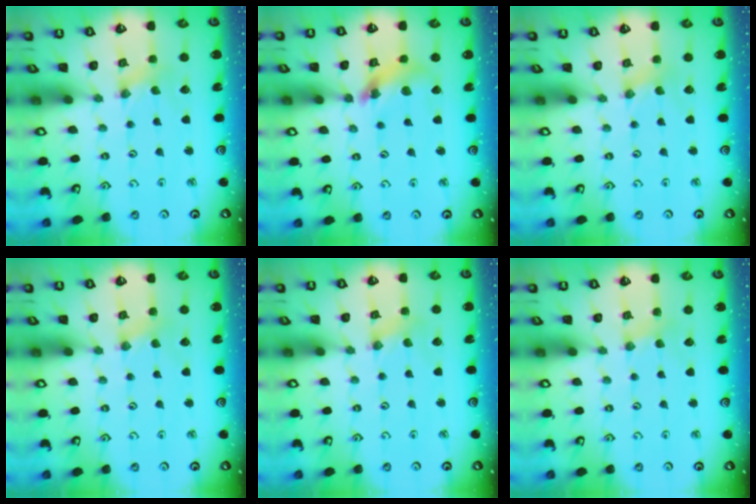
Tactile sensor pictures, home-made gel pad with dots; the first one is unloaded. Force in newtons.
{"total": 12.1, "press": 12.0, "slide": 1.7}
{"total": 0.7, "press": 0.7, "slide": 0.1}
{"total": 2.8, "press": 2.7, "slide": 0.5}
{"total": 1.3, "press": 1.3, "slide": 0.3}
{"total": 2.3, "press": 2.3, "slide": 0.3}